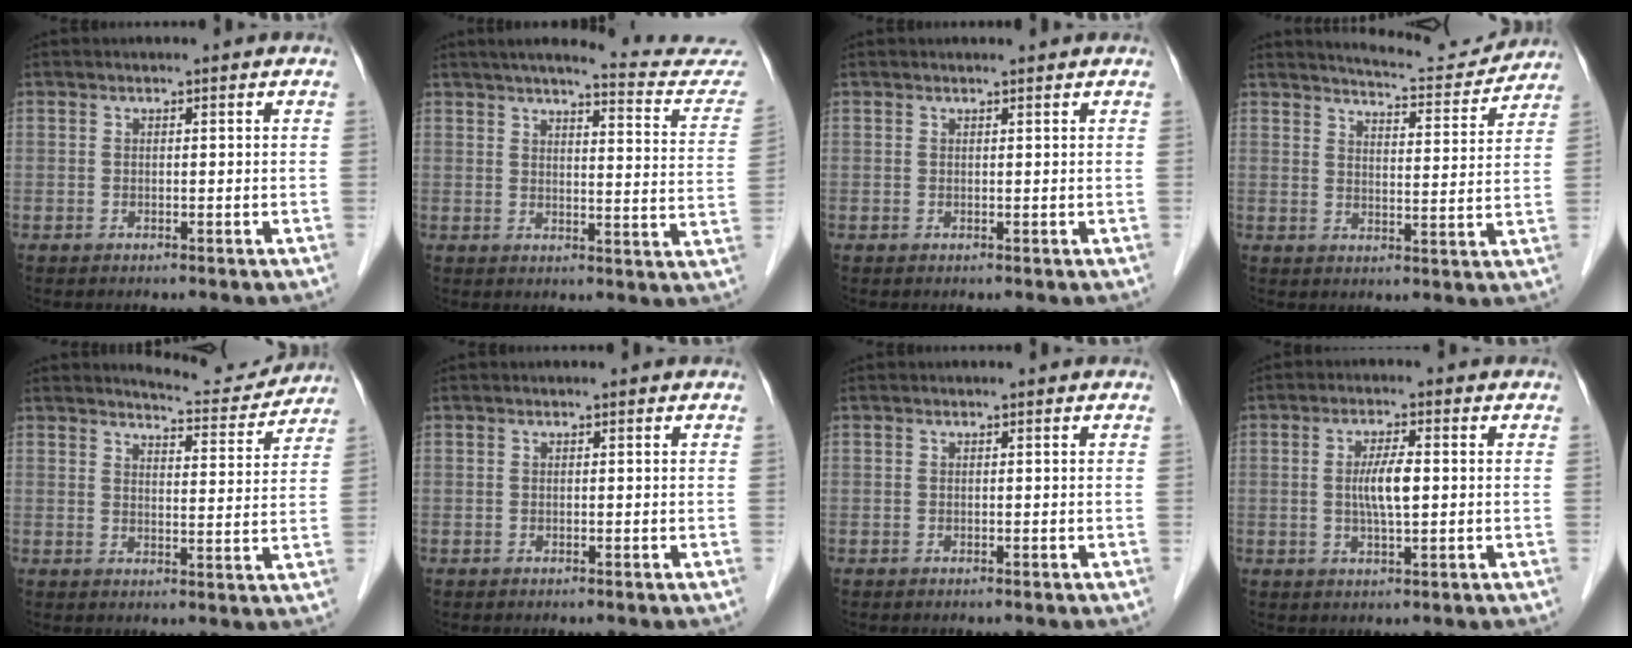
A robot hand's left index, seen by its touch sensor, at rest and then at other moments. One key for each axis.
{"total": 15.8, "fx": 14.6, "fy": 1.2, "fz": 6.0, "tx": -0.065, "ty": -0.045, "tz": 0.160}
{"total": 0.9, "fx": 0.9, "fy": 0.0, "fz": 0.3, "tx": -0.006, "ty": 0.001, "tz": 0.013}
{"total": 9.9, "fx": 9.8, "fy": 0.9, "fz": 1.4, "tx": -0.022, "ty": -0.009, "tz": 0.127}
{"total": 7.8, "fx": 7.8, "fy": 0.9, "fz": 0.5, "tx": -0.006, "ty": -0.017, "tz": 0.095}
{"total": 0.0}
{"total": 0.0}
{"total": 4.8, "fx": 0.0, "fy": 0.7, "fz": 4.7, "tx": -0.091, "ty": -0.002, "tz": -0.002}